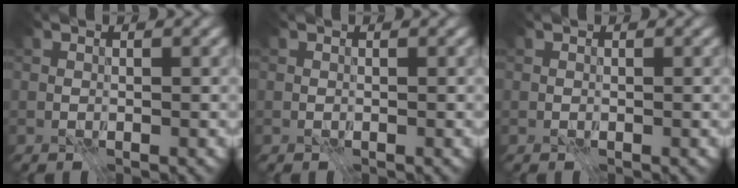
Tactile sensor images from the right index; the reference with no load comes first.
{"total": 0.0}
{"total": 0.0}